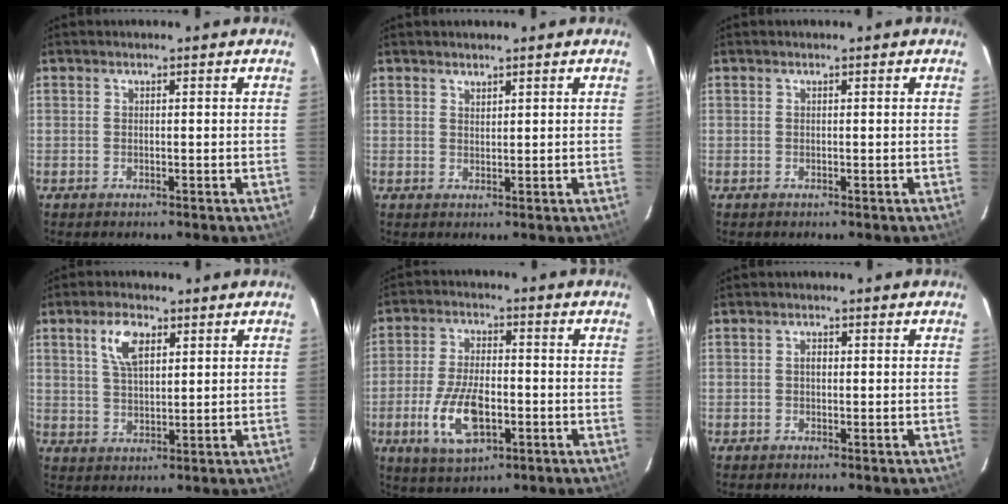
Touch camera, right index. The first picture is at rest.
{"total": 1.2, "force": [1.1, 0.3, 0.2], "torque": [-0.004, 0.001, 0.021]}
{"total": 0.0}
{"total": 6.6, "force": [3.1, 3.2, 4.9], "torque": [-0.094, 0.011, 0.061]}
{"total": 11.7, "force": [-3.8, 5.4, 9.6], "torque": [-0.203, -0.010, -0.065]}
{"total": 1.0, "force": [0.0, 0.7, 0.6], "torque": [-0.011, 0.004, -0.001]}